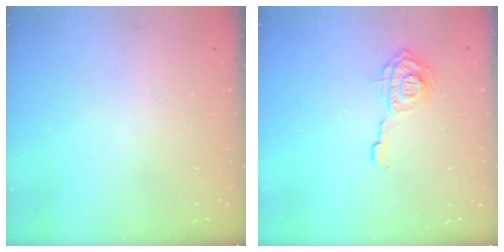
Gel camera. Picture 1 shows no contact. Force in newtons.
{"total": 10.3, "press": 10.3, "slide": 1.0}